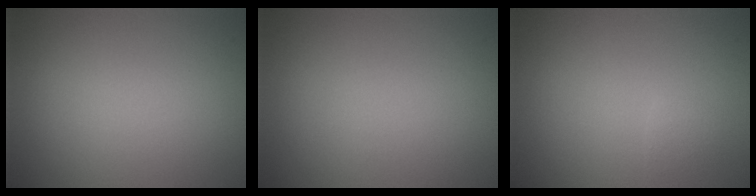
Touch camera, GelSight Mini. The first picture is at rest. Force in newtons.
{"total": 0.0}
{"total": 0.8, "press": 0.8, "slide": 0.1}